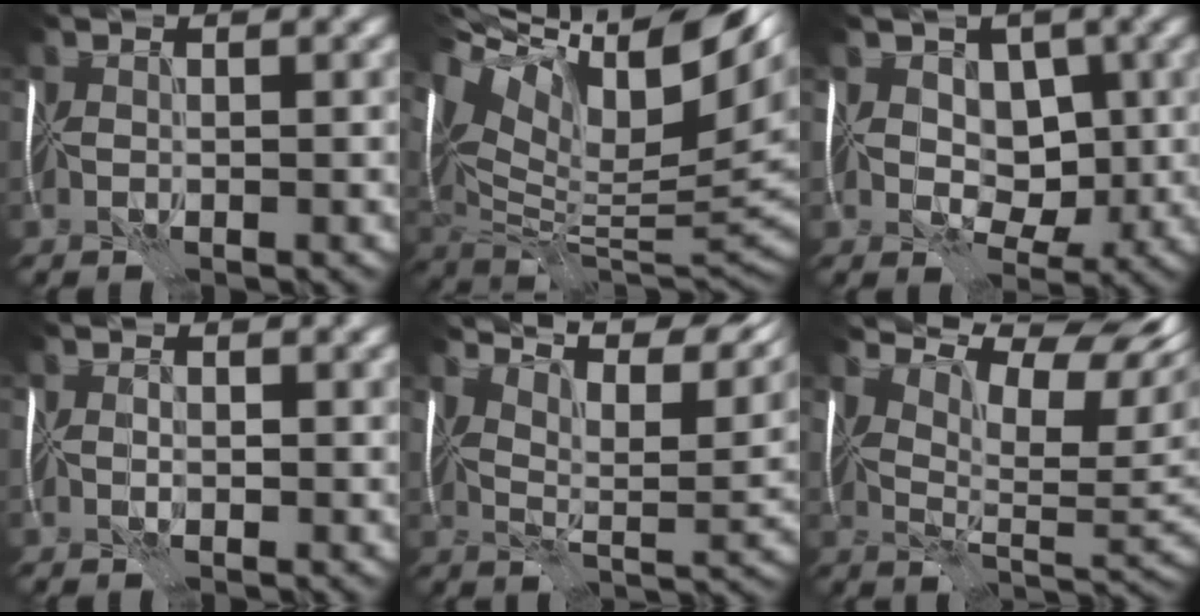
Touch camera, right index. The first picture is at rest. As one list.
[{"total": 15.2, "force": [6.2, 6.3, 12.4], "torque": [-0.235, 0.025, 0.106]}, {"total": 4.7, "force": [0.8, 3.8, 2.6], "torque": [-0.031, -0.006, 0.008]}, {"total": 2.1, "force": [0.8, 1.6, 1.1], "torque": [-0.015, 0.006, 0.006]}, {"total": 11.2, "force": [8.6, 2.4, 6.7], "torque": [-0.119, 0.011, 0.122]}, {"total": 10.2, "force": [5.8, 3.8, 7.5], "torque": [-0.123, 0.010, 0.101]}]